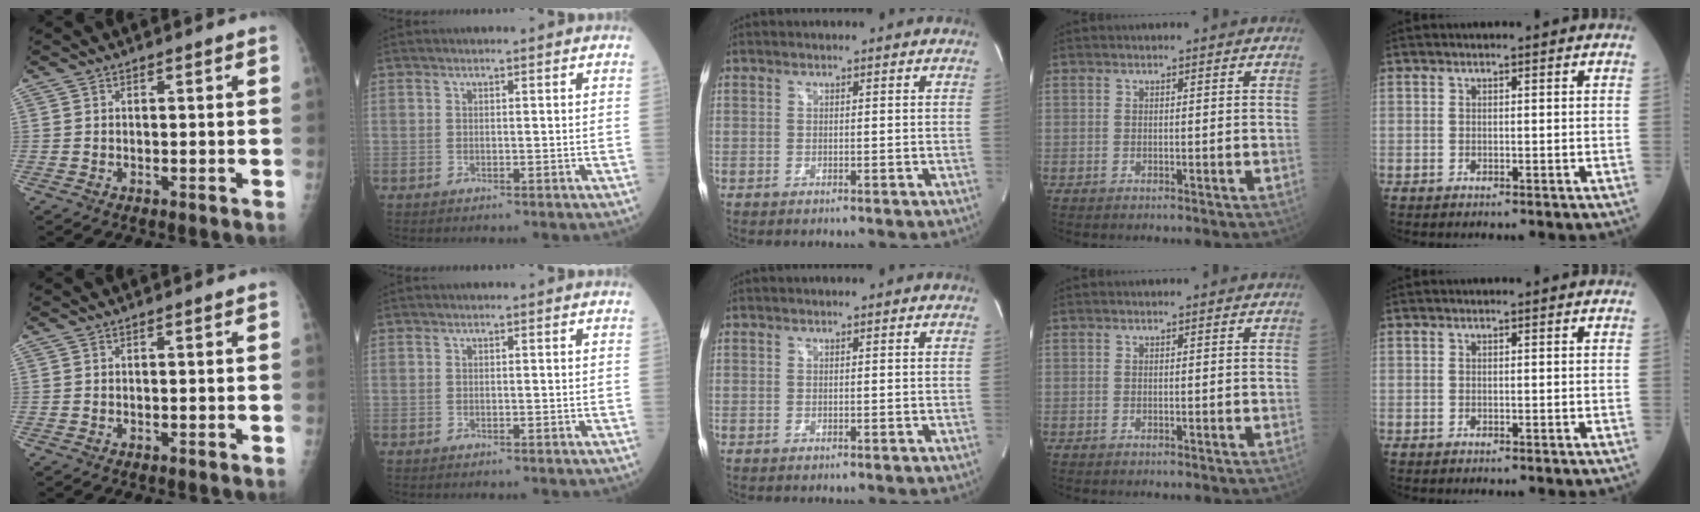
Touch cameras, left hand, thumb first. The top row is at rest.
{}